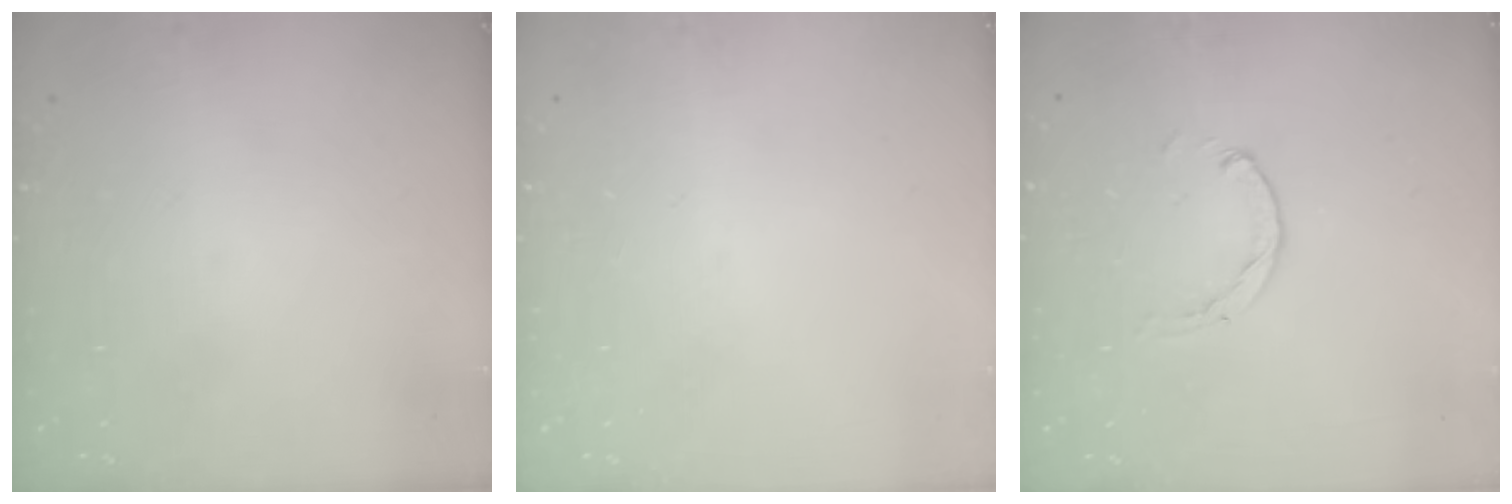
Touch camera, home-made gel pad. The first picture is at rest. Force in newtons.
{"total": 0.0}
{"total": 1.5, "press": 1.5, "slide": 0.2}